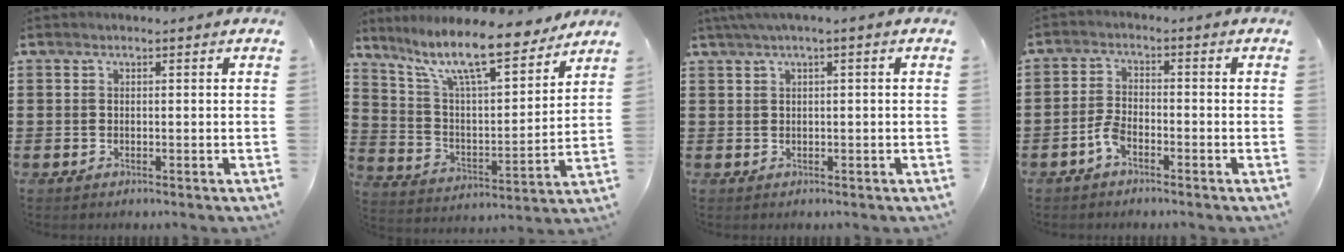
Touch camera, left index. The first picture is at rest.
{"total": 12.3, "force": [10.1, 1.6, 7.0], "torque": [-0.161, -0.053, 0.170]}
{"total": 1.6, "force": [0.2, -0.1, 1.6], "torque": [-0.026, -0.003, 0.003]}
{"total": 3.3, "force": [-2.0, 1.2, 2.2], "torque": [-0.063, 0.000, -0.045]}